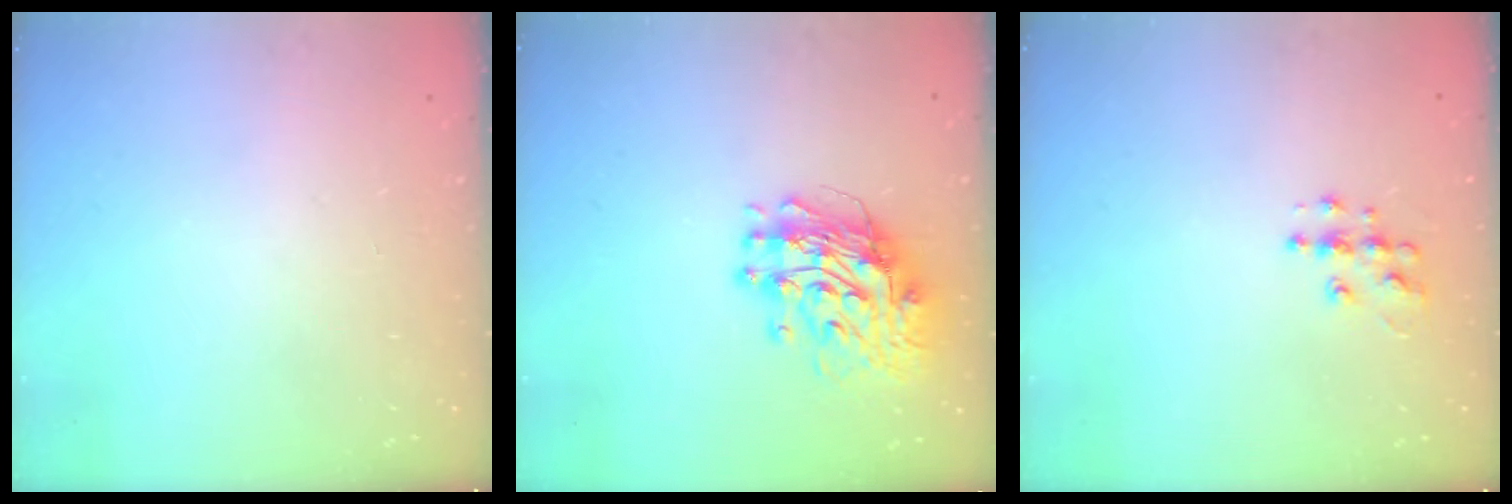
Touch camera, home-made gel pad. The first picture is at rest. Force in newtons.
{"total": 11.7, "press": 11.7, "slide": 1.1}
{"total": 7.0, "press": 7.0, "slide": 0.3}